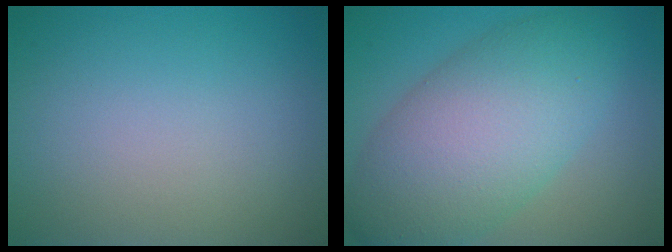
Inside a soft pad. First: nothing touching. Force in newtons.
{"total": 9.6, "press": 9.6, "slide": 0.1}